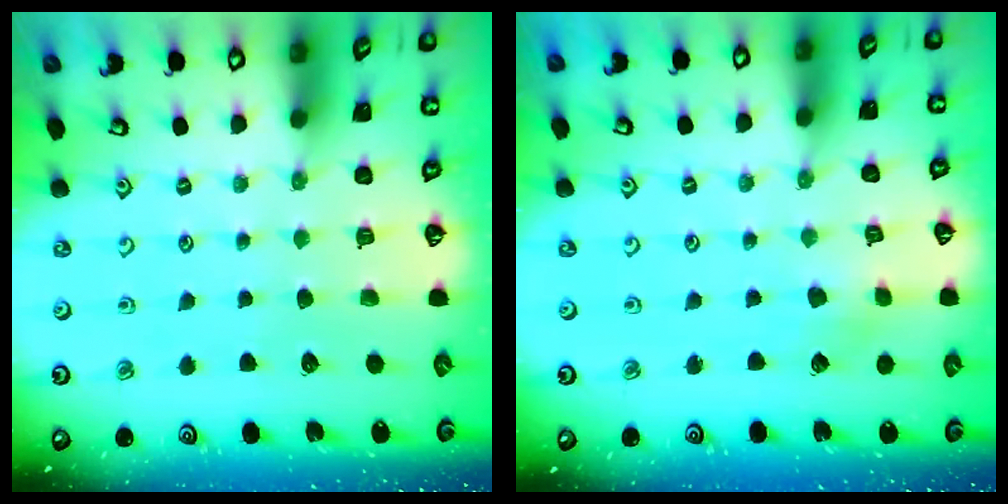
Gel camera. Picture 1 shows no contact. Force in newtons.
{"total": 2.4, "press": 2.3, "slide": 0.6}